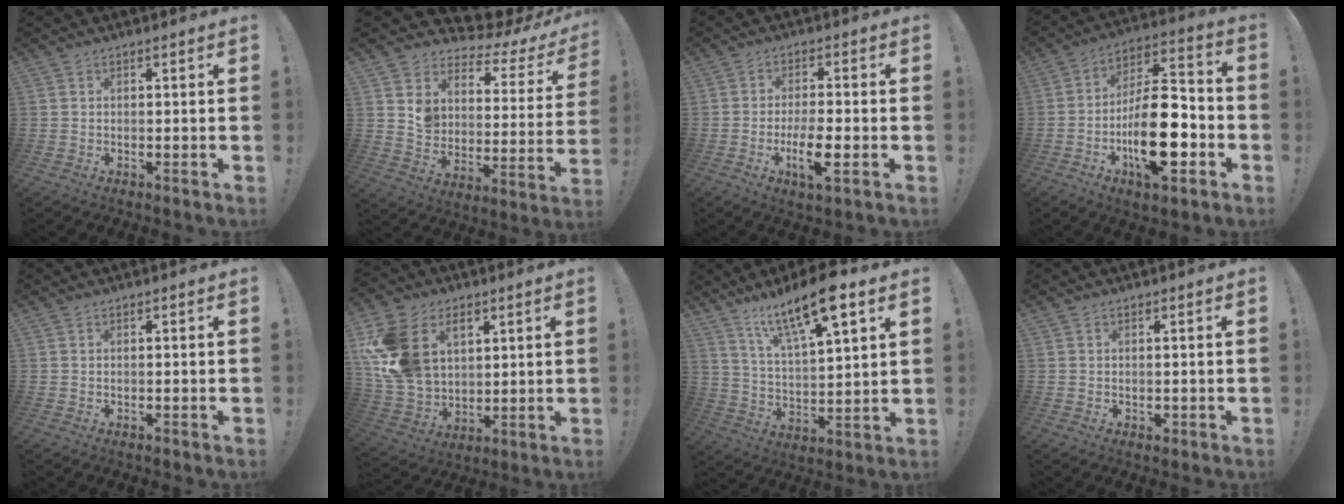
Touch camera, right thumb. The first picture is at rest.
{"total": 7.5, "force": [6.3, 3.6, 1.9], "torque": [-0.045, -0.081, 0.106]}
{"total": 9.1, "force": [-3.1, 2.2, 8.3], "torque": [-0.150, -0.004, -0.056]}
{"total": 21.5, "force": [-7.1, 9.2, 18.1], "torque": [-0.315, 0.042, -0.106]}
{"total": 0.0}
{"total": 19.4, "force": [6.8, 14.2, 11.3], "torque": [-0.227, -0.029, 0.130]}
{"total": 16.4, "force": [10.0, 4.7, 12.1], "torque": [-0.205, -0.049, 0.162]}
{"total": 0.8, "force": [0.0, 0.7, 0.3], "torque": [0.000, 0.000, 0.000]}